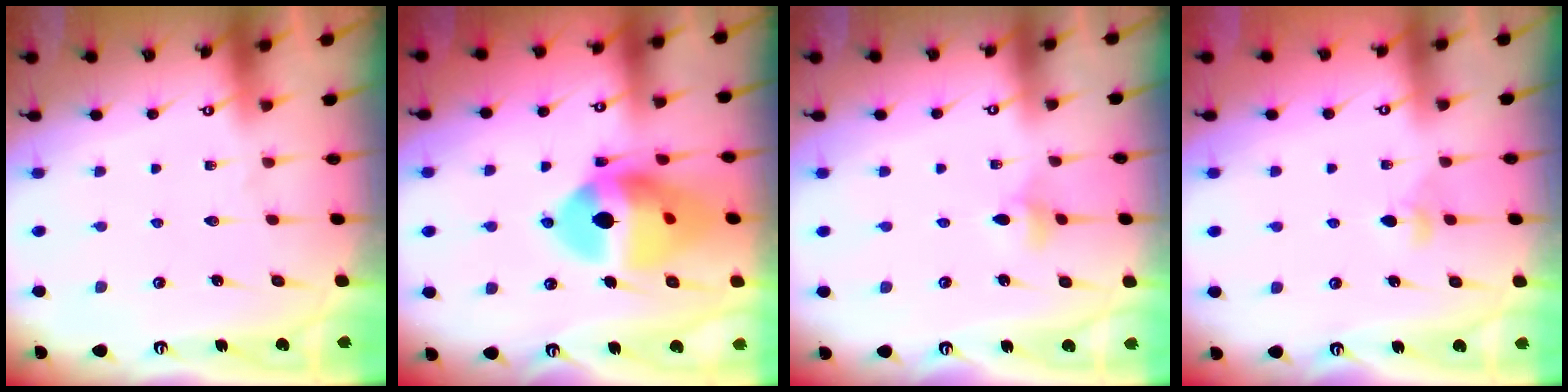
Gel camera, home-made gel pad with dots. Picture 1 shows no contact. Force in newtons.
{"total": 18.2, "press": 18.0, "slide": 2.0}
{"total": 3.7, "press": 3.7, "slide": 0.7}
{"total": 2.8, "press": 2.7, "slide": 0.4}